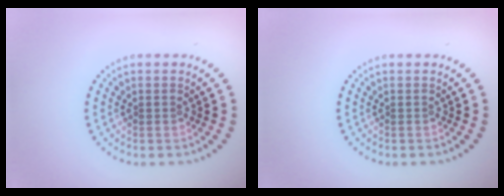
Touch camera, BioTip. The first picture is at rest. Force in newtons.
{"total": 0.0}